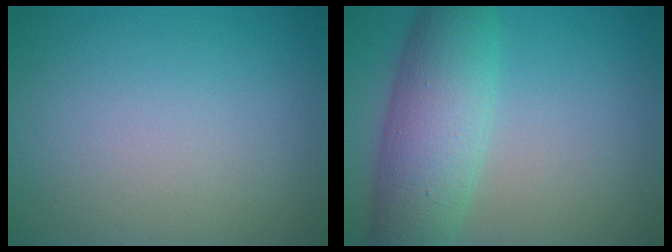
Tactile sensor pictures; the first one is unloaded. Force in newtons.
{"total": 7.4, "press": 7.4, "slide": 0.2}